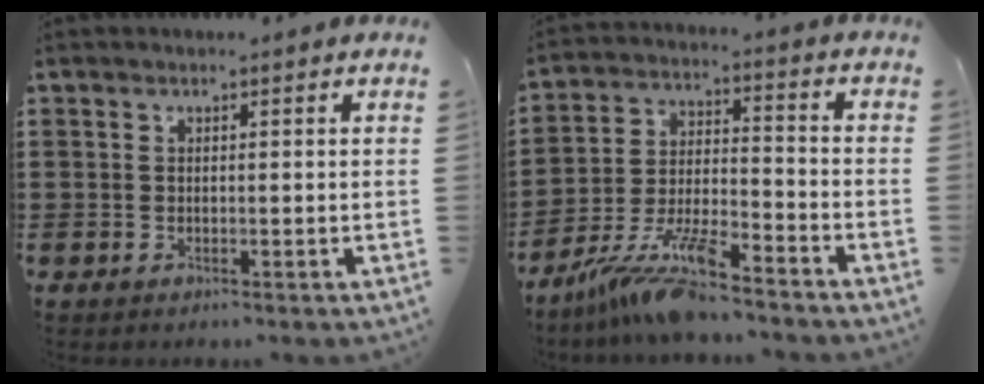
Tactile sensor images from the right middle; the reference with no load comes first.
{"total": 10.1, "force": [-8.7, 1.2, 5.1], "torque": [-0.100, 0.010, -0.170]}